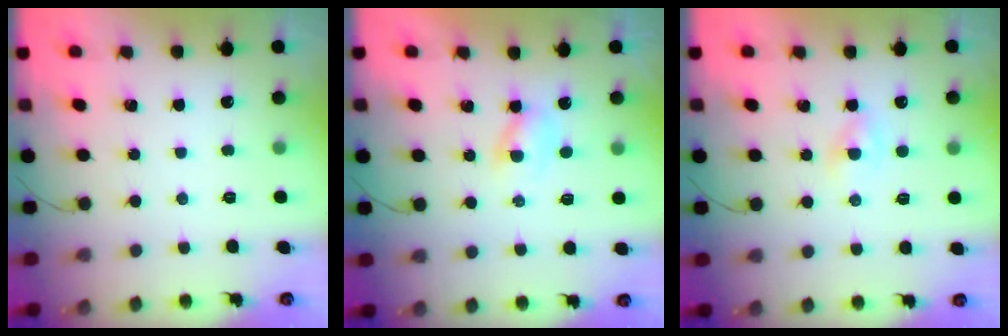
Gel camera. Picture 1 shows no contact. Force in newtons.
{"total": 2.0, "press": 1.8, "slide": 0.9}
{"total": 1.9, "press": 1.7, "slide": 0.8}